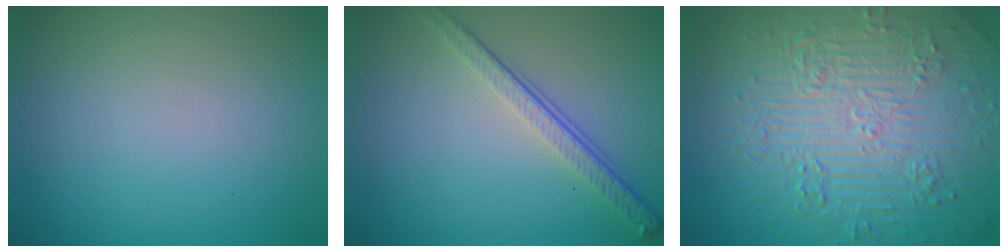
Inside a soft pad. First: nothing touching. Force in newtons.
{"total": 3.9, "press": 2.7, "slide": 2.8}
{"total": 11.0, "press": 7.4, "slide": 8.2}